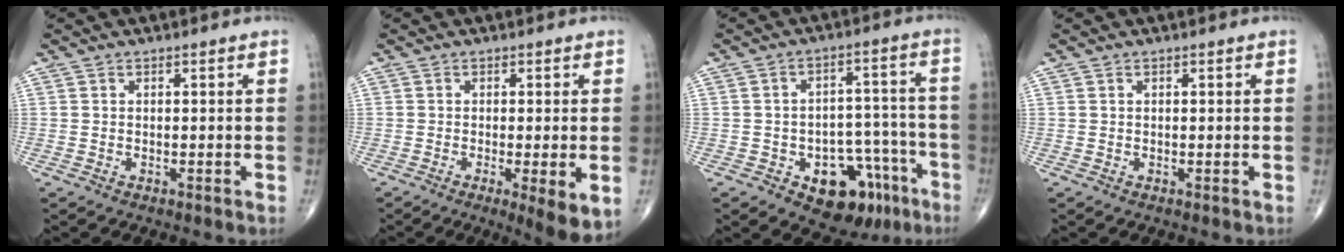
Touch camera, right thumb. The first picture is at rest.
{"total": 6.5, "force": [-1.9, 1.3, 6.1], "torque": [-0.096, -0.020, -0.030]}
{"total": 14.1, "force": [-7.3, 8.5, 8.5], "torque": [-0.069, 0.059, -0.094]}
{"total": 0.0}